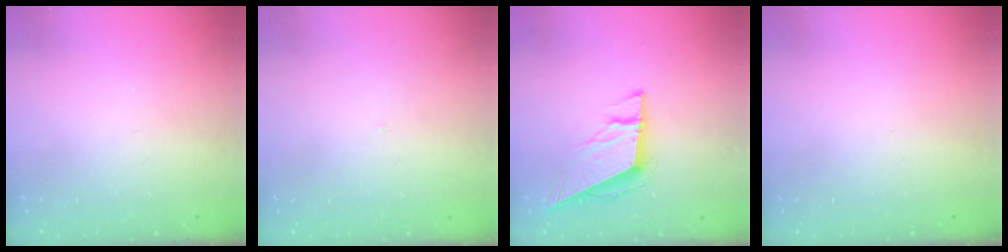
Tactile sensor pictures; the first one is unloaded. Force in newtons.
{"total": 1.7, "press": 1.6, "slide": 0.1}
{"total": 9.3, "press": 9.2, "slide": 1.3}
{"total": 0.0}